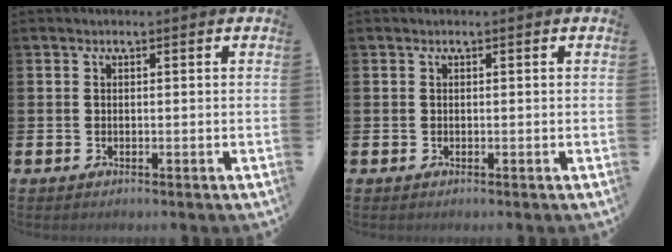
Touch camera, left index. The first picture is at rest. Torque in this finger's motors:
{"motor_torque": [-0.08, 0.08, -0.02, -0.01]}